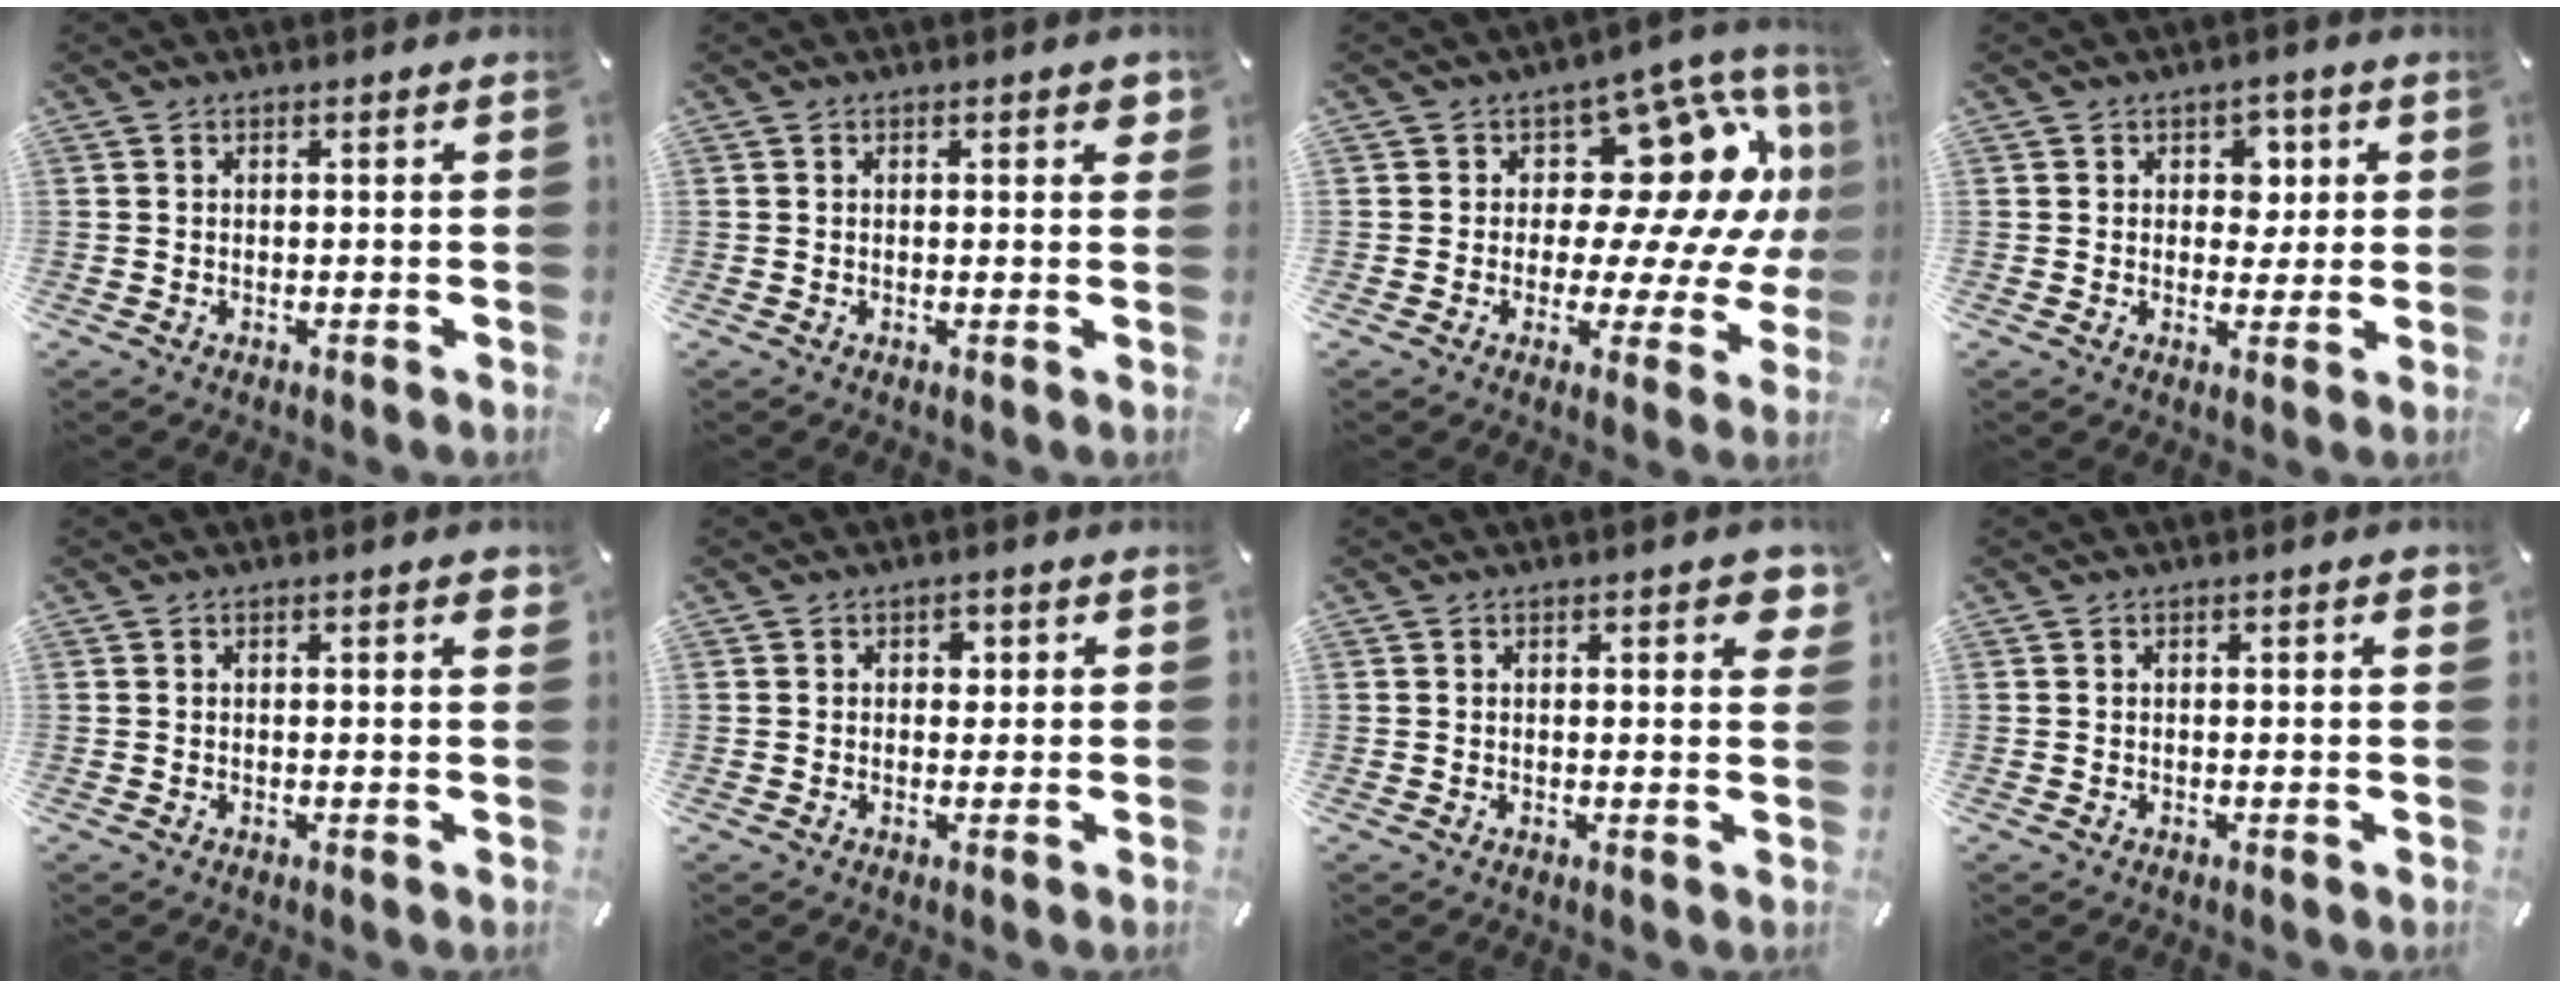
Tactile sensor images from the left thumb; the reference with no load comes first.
{"total": 1.5, "force": [0.6, 0.5, 1.3], "torque": [-0.018, 0.001, 0.007]}
{"total": 19.4, "force": [5.7, 11.8, 14.3], "torque": [-0.198, -0.048, 0.096]}
{"total": 5.3, "force": [1.4, 4.3, 2.8], "torque": [-0.018, -0.007, 0.013]}
{"total": 1.5, "force": [0.4, 0.3, 1.4], "torque": [-0.028, 0.003, 0.006]}
{"total": 1.9, "force": [0.4, 1.6, 0.9], "torque": [0.003, -0.001, -0.002]}
{"total": 3.2, "force": [1.4, 1.2, 2.6], "torque": [-0.032, -0.005, 0.019]}
{"total": 1.3, "force": [0.2, 0.2, 1.3], "torque": [-0.024, 0.002, 0.003]}